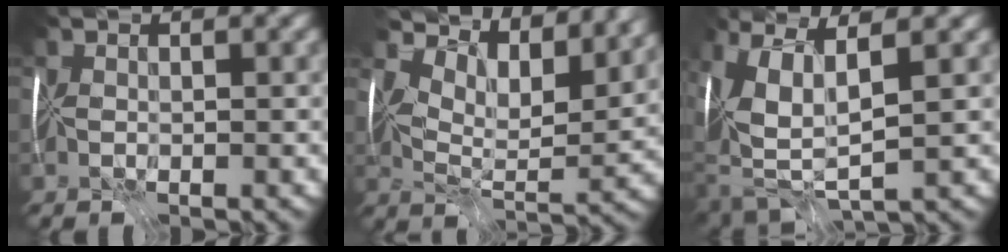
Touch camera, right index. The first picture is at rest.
{"total": 8.9, "force": [7.5, 2.3, 4.2], "torque": [-0.085, 0.000, 0.118]}
{"total": 6.1, "force": [1.3, 2.5, 5.5], "torque": [-0.140, -0.015, 0.036]}